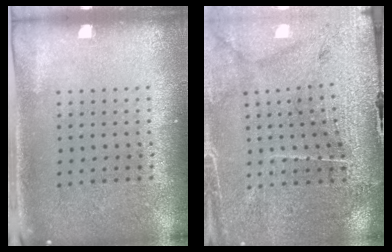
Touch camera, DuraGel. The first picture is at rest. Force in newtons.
{"total": 3.3, "press": 3.3, "slide": 0.1}